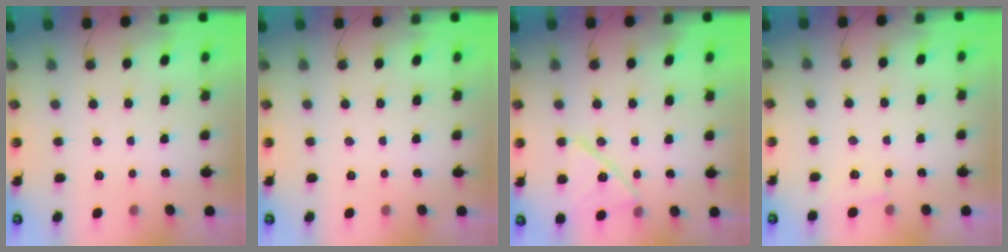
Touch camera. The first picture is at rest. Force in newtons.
{"total": 0.0}
{"total": 13.3, "press": 13.3, "slide": 0.8}
{"total": 2.1, "press": 2.1, "slide": 0.4}